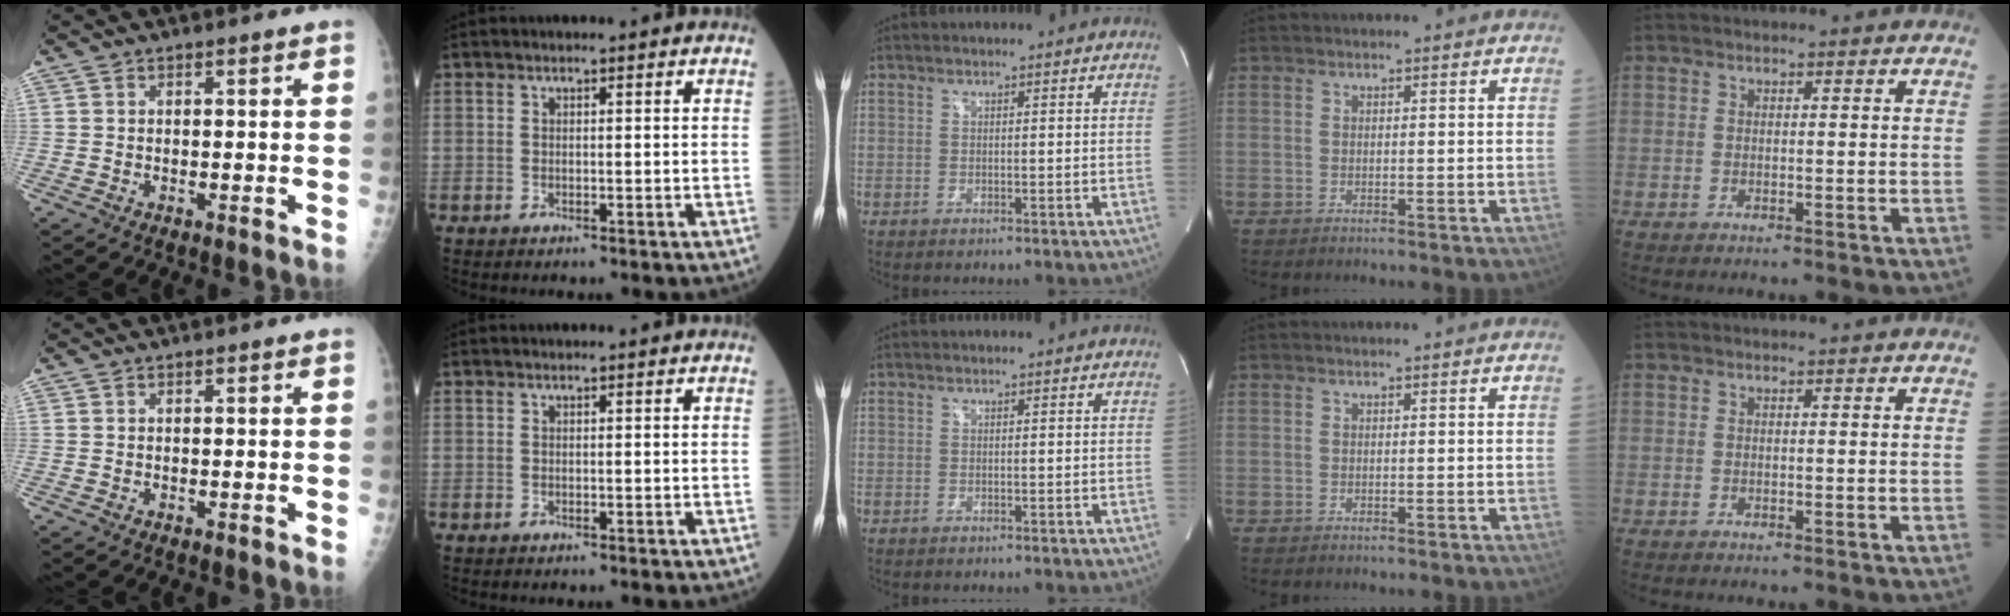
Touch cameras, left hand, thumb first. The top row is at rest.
{}